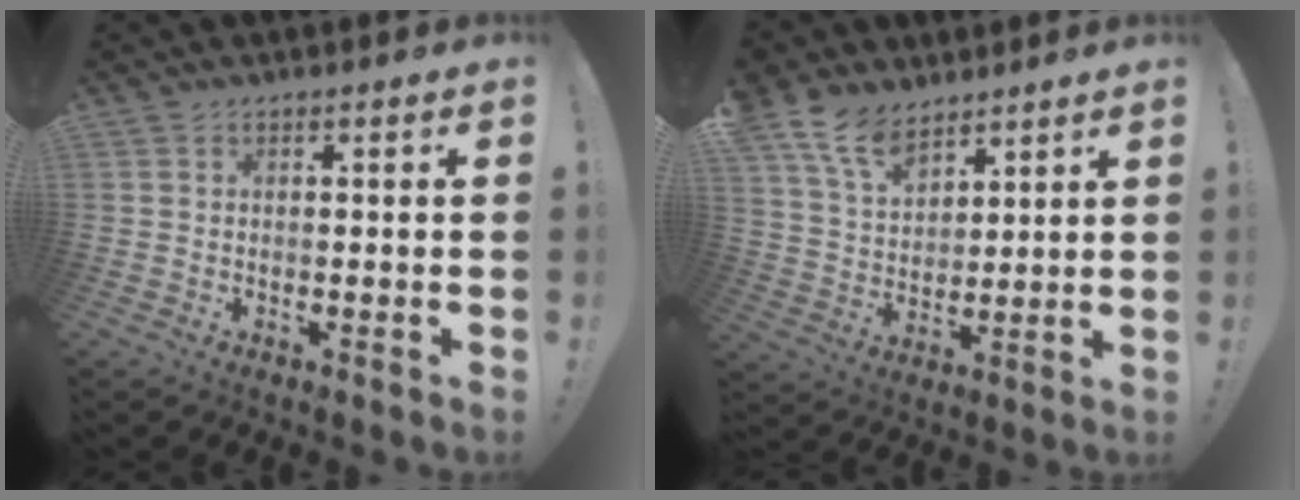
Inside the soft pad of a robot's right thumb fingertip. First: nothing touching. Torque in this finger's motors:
{"motor_torque": [0.86, 3.16, 0.66, 0.42, 0.18]}